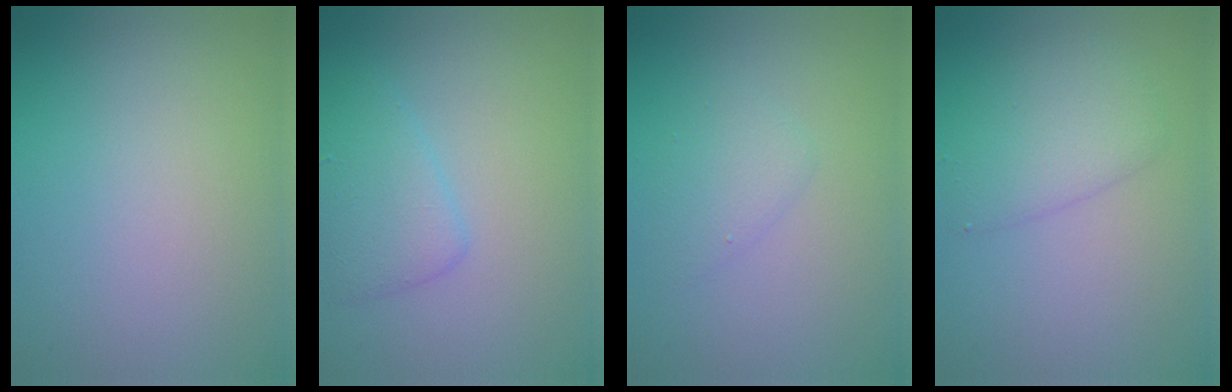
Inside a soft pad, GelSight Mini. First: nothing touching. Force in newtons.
{"total": 2.8, "press": 2.8, "slide": 0.3}
{"total": 1.7, "press": 1.7, "slide": 0.1}
{"total": 3.0, "press": 3.0, "slide": 0.1}